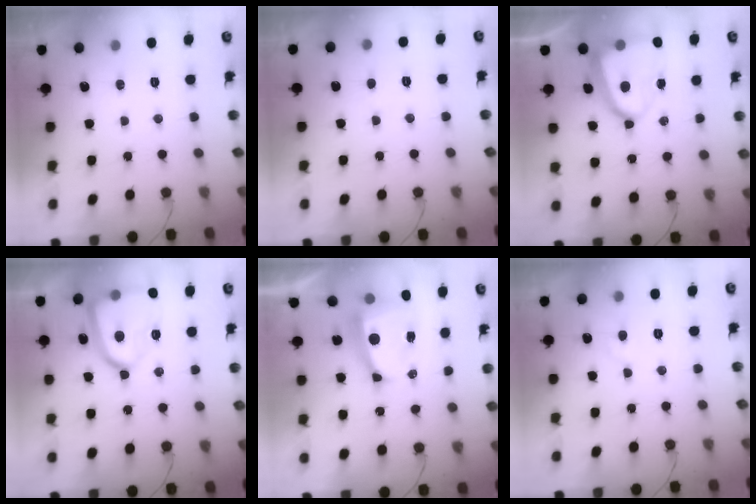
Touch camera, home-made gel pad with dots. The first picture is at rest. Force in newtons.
{"total": 1.8, "press": 1.8, "slide": 0.2}
{"total": 14.9, "press": 14.8, "slide": 1.6}
{"total": 18.1, "press": 18.0, "slide": 1.4}
{"total": 9.1, "press": 9.0, "slide": 0.9}
{"total": 3.5, "press": 3.4, "slide": 0.4}